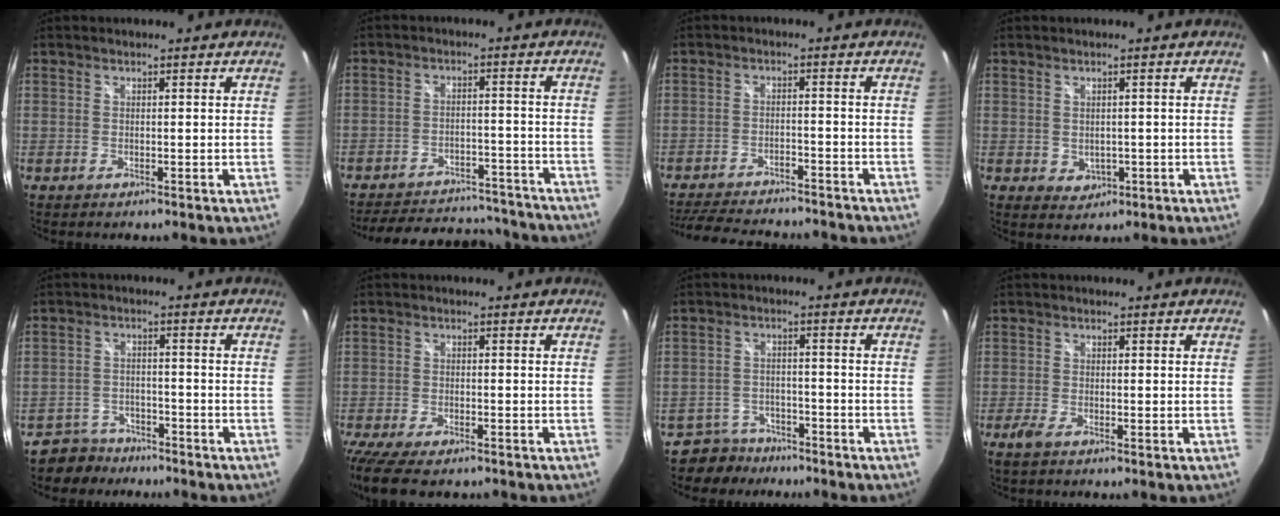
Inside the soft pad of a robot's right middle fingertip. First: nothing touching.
{"total": 19.9, "force": [-17.4, 7.2, 6.6], "torque": [-0.141, 0.034, -0.209]}
{"total": 16.6, "force": [-14.5, 4.1, 6.9], "torque": [-0.147, -0.016, -0.210]}
{"total": 2.6, "force": [-0.2, 2.4, 1.1], "torque": [-0.020, 0.001, 0.007]}
{"total": 5.6, "force": [-4.6, 3.2, 0.3], "torque": [-0.025, 0.011, -0.080]}
{"total": 10.7, "force": [-8.6, 3.0, 5.5], "torque": [-0.137, -0.045, -0.152]}
{"total": 5.8, "force": [-4.7, 3.3, 0.1], "torque": [-0.022, 0.011, -0.080]}
{"total": 1.9, "force": [-1.4, 0.2, 1.3], "torque": [-0.030, -0.007, -0.029]}